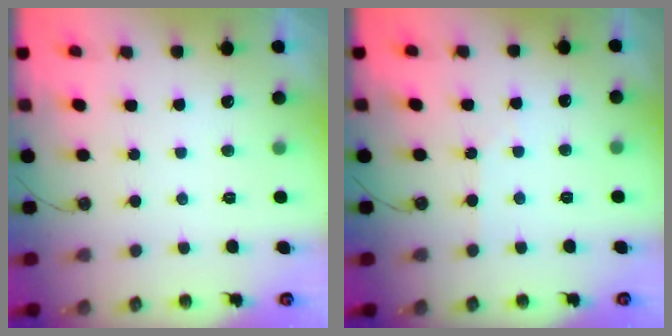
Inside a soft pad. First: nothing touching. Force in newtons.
{"total": 2.4, "press": 2.4, "slide": 0.4}